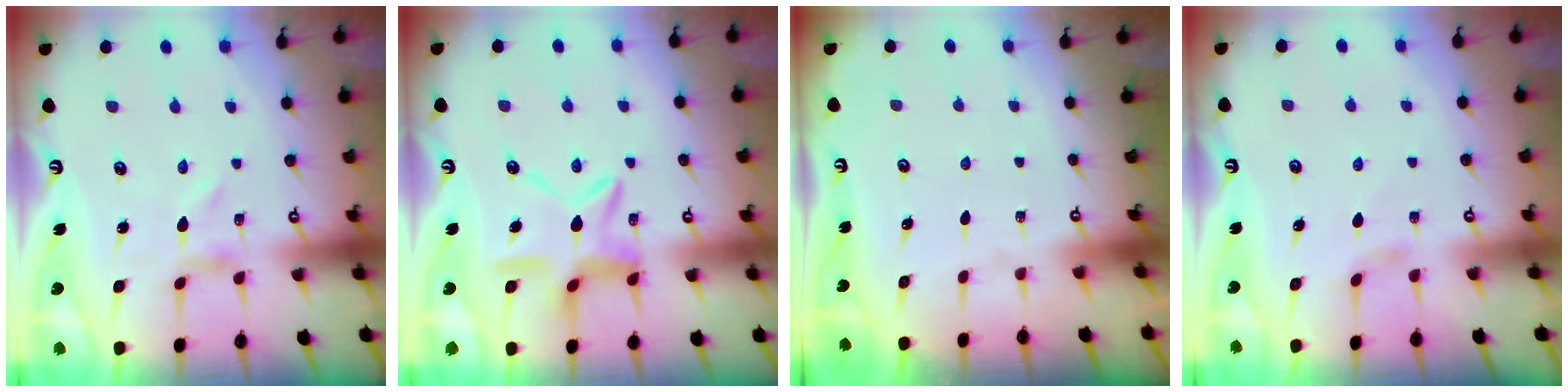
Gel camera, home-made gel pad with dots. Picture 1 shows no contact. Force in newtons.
{"total": 12.0, "press": 12.0, "slide": 1.0}
{"total": 0.0}
{"total": 1.1, "press": 1.1, "slide": 0.3}